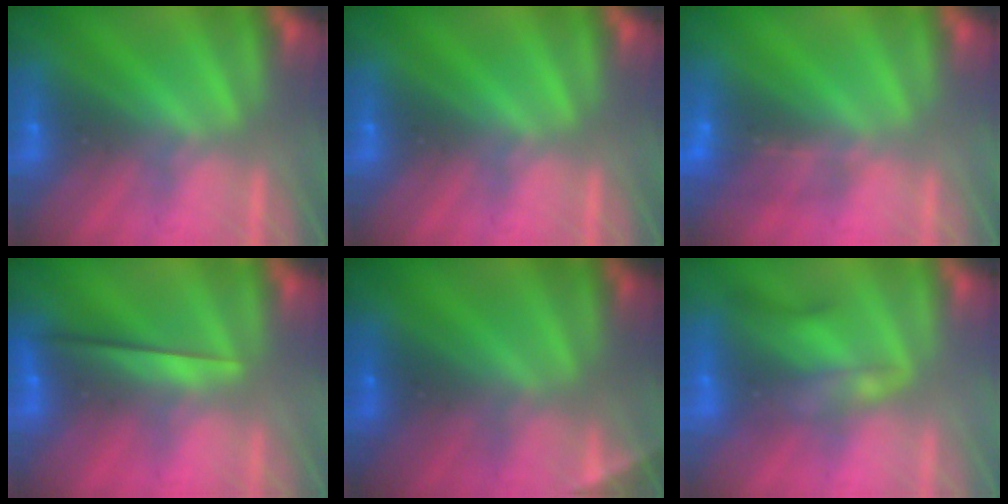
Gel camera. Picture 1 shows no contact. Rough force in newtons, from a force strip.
{"total": 0.0}
{"total": 1.3}
{"total": 2.2}
{"total": 2.8}
{"total": 2.1}